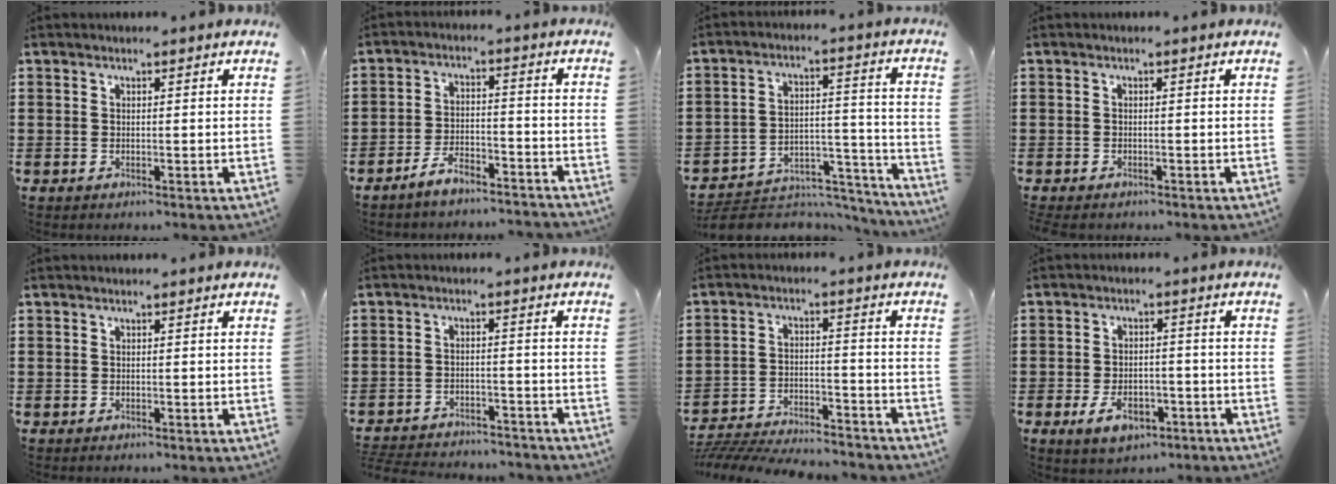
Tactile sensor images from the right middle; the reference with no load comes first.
{"total": 5.2, "force": [-4.8, 0.9, 1.9], "torque": [-0.038, 0.009, -0.095]}
{"total": 5.8, "force": [-5.4, 1.7, 0.9], "torque": [-0.011, 0.016, -0.108]}
{"total": 0.7, "force": [-0.7, 0.2, 0.1], "torque": [-0.005, -0.003, -0.014]}
{"total": 0.0}
{"total": 3.8, "force": [-3.7, 0.4, 0.2], "torque": [-0.013, 0.001, -0.083]}
{"total": 6.0, "force": [-5.9, 0.6, 1.0], "torque": [-0.026, 0.003, -0.121]}
{"total": 5.0, "force": [-3.0, 2.7, 2.9], "torque": [-0.046, 0.004, -0.059]}